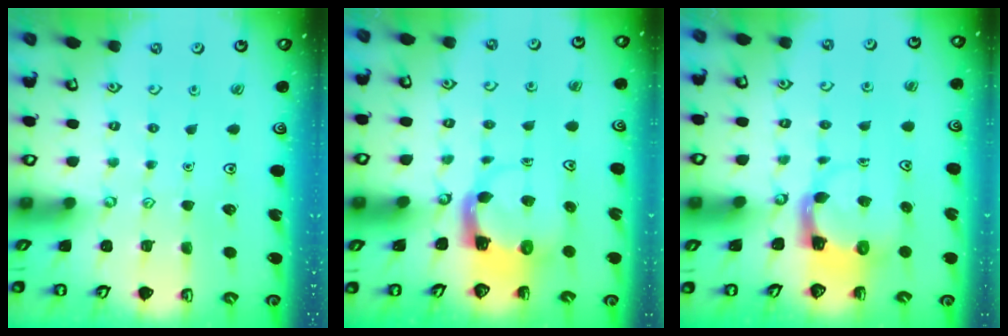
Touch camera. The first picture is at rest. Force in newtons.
{"total": 3.8, "press": 3.8, "slide": 0.7}
{"total": 3.5, "press": 3.5, "slide": 0.5}